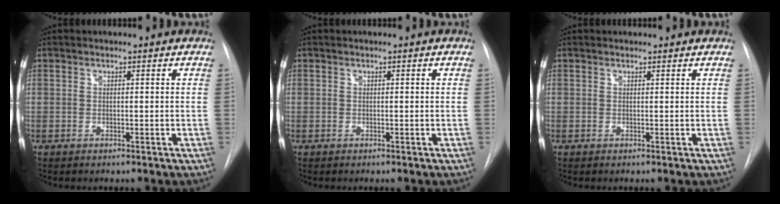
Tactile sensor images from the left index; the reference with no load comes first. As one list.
[{"total": 0.0}, {"total": 0.7, "force": [0.5, 0.4, 0.1], "torque": [-0.008, 0.005, 0.002]}]